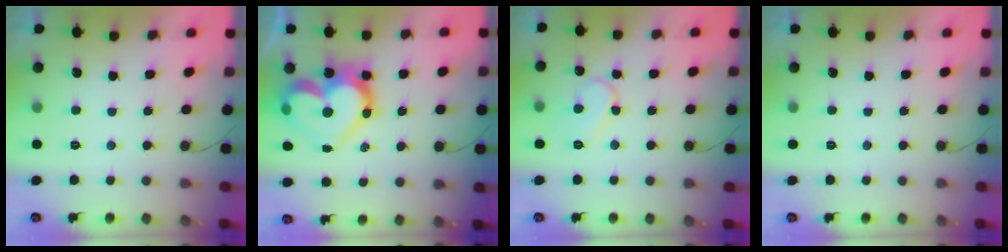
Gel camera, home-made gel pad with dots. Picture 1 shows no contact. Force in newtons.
{"total": 20.1, "press": 19.9, "slide": 2.2}
{"total": 8.0, "press": 8.0, "slide": 0.8}
{"total": 0.0}